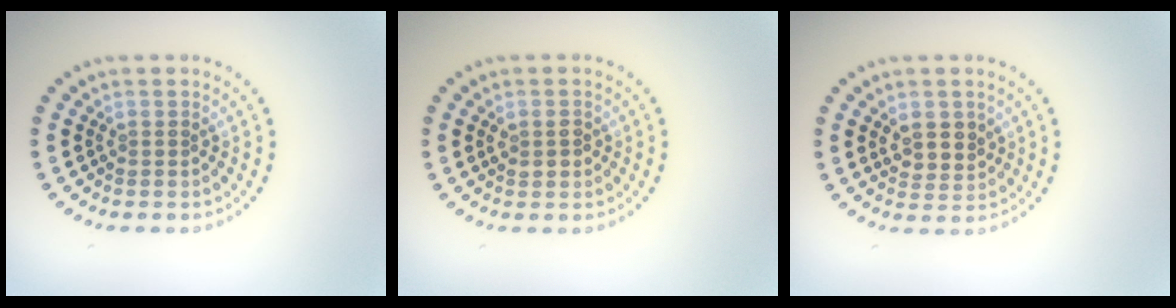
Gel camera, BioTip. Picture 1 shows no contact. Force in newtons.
{"total": 1.5, "press": 1.4, "slide": 0.4}
{"total": 2.6, "press": 2.4, "slide": 1.0}